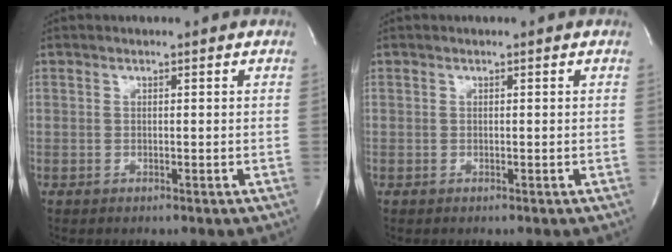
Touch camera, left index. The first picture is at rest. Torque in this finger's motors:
{"motor_torque": [-0.02, 0.02, 0.00, 0.00]}